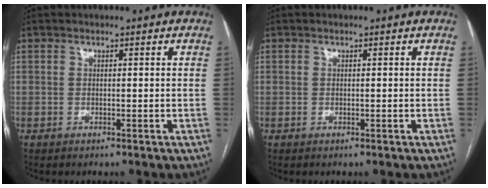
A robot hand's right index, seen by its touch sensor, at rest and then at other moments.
{"total": 0.0}